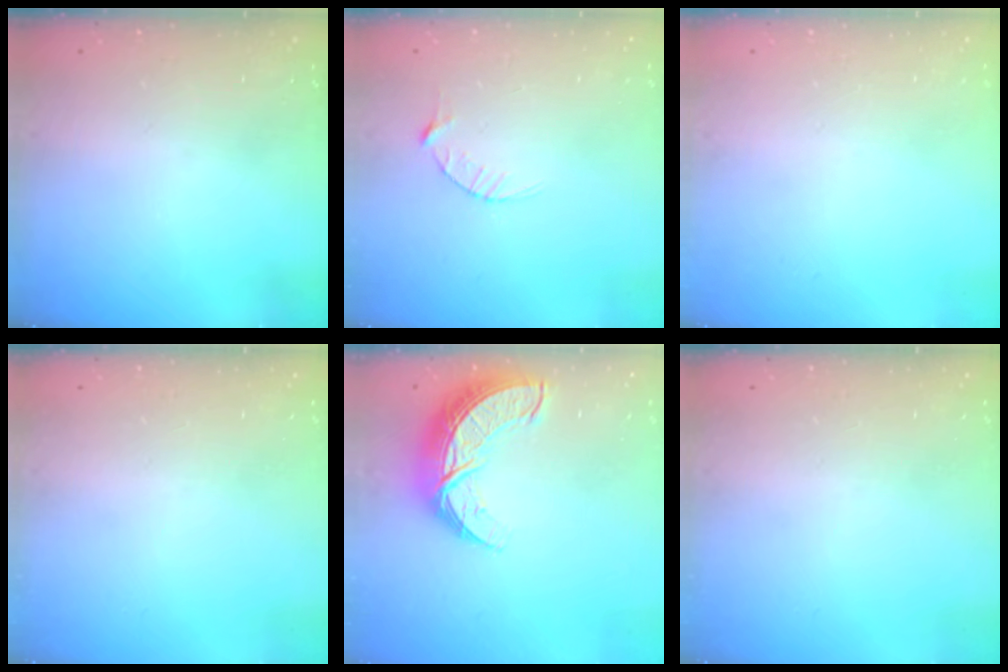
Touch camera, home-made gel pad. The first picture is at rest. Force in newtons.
{"total": 2.9, "press": 2.9, "slide": 0.4}
{"total": 0.0}
{"total": 0.0}
{"total": 11.4, "press": 11.4, "slide": 0.8}
{"total": 0.0}